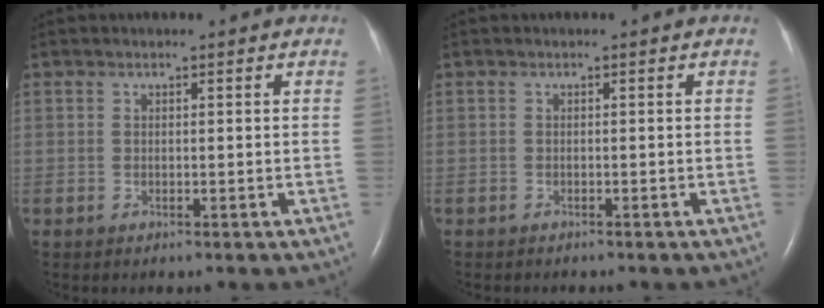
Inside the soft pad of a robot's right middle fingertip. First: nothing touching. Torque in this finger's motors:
{"motor_torque": [-0.08, -0.01, -0.01, 0.02]}